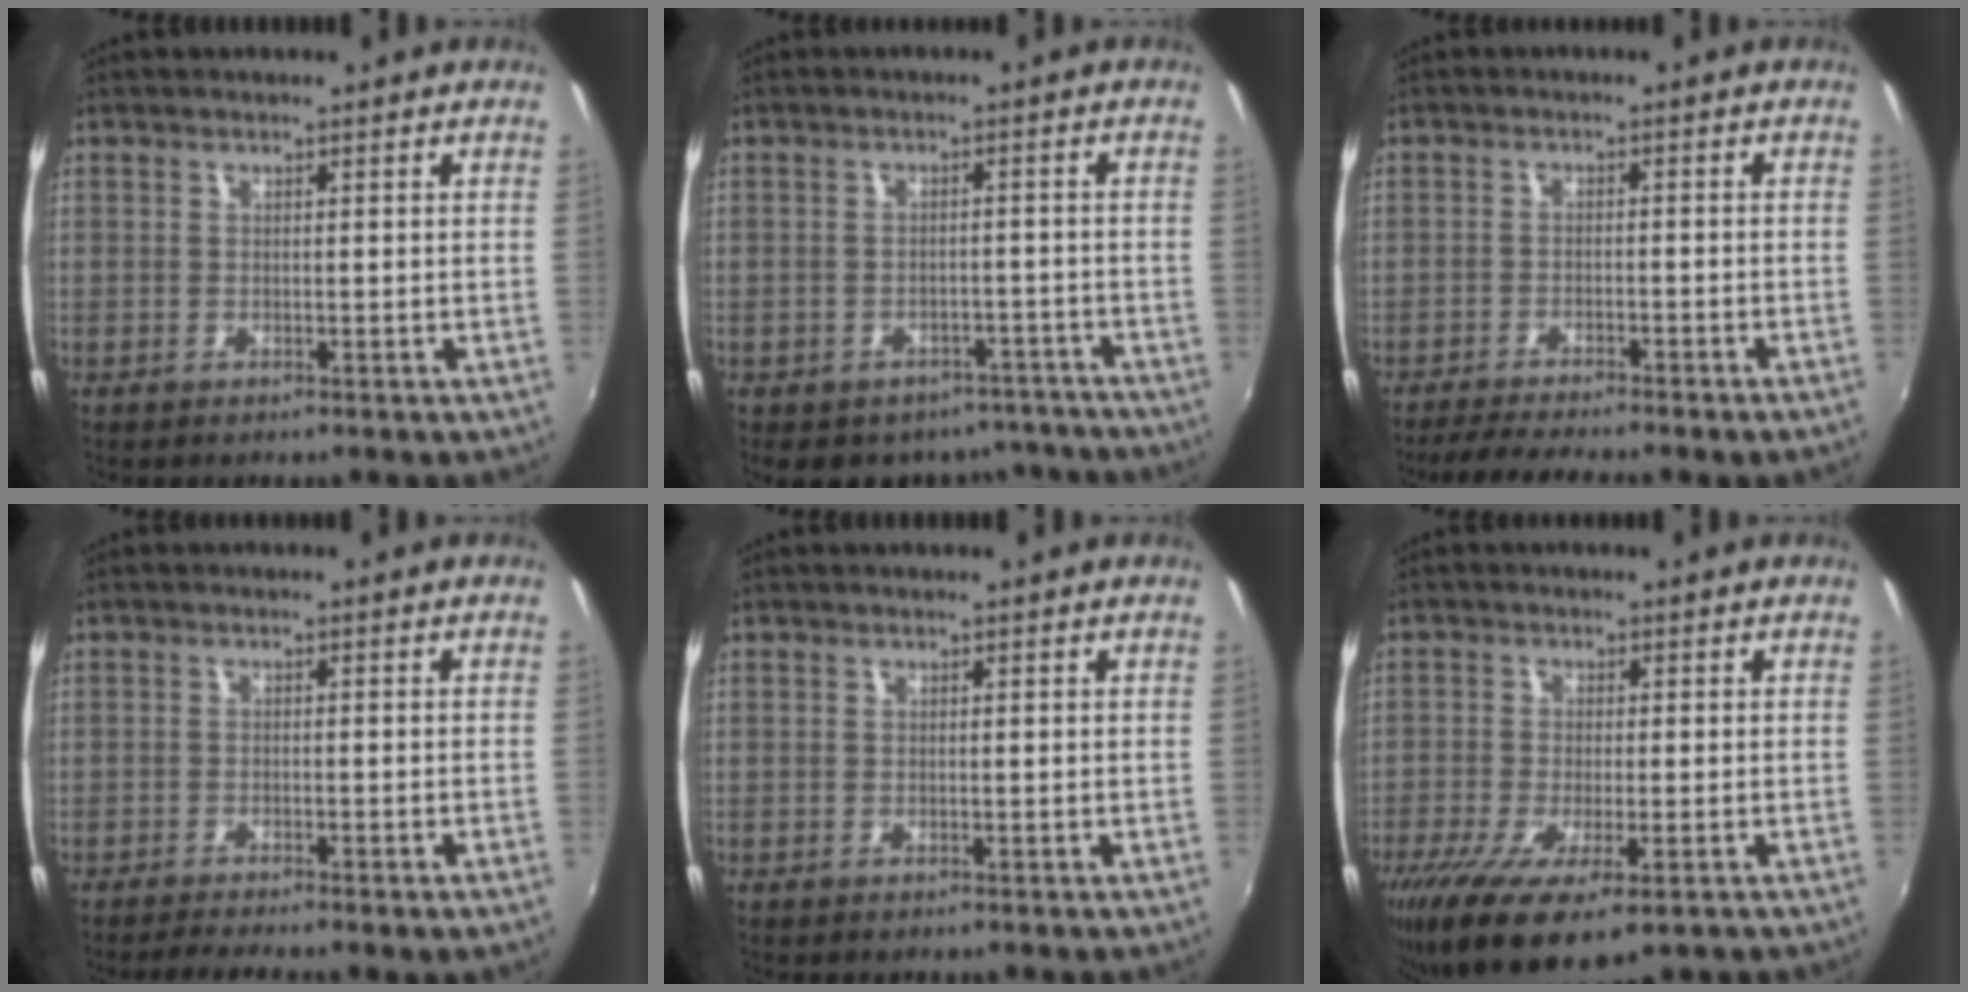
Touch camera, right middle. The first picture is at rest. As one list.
[{"total": 11.4, "force": [-8.5, 6.6, 3.6], "torque": [-0.078, 0.010, -0.090]}, {"total": 7.5, "force": [-6.6, -0.2, 3.5], "torque": [-0.084, -0.009, -0.100]}, {"total": 4.5, "force": [-3.6, -0.2, 2.6], "torque": [-0.050, -0.006, -0.055]}, {"total": 0.0}, {"total": 12.1, "force": [-6.9, 3.7, 9.3], "torque": [-0.194, -0.049, -0.112]}]